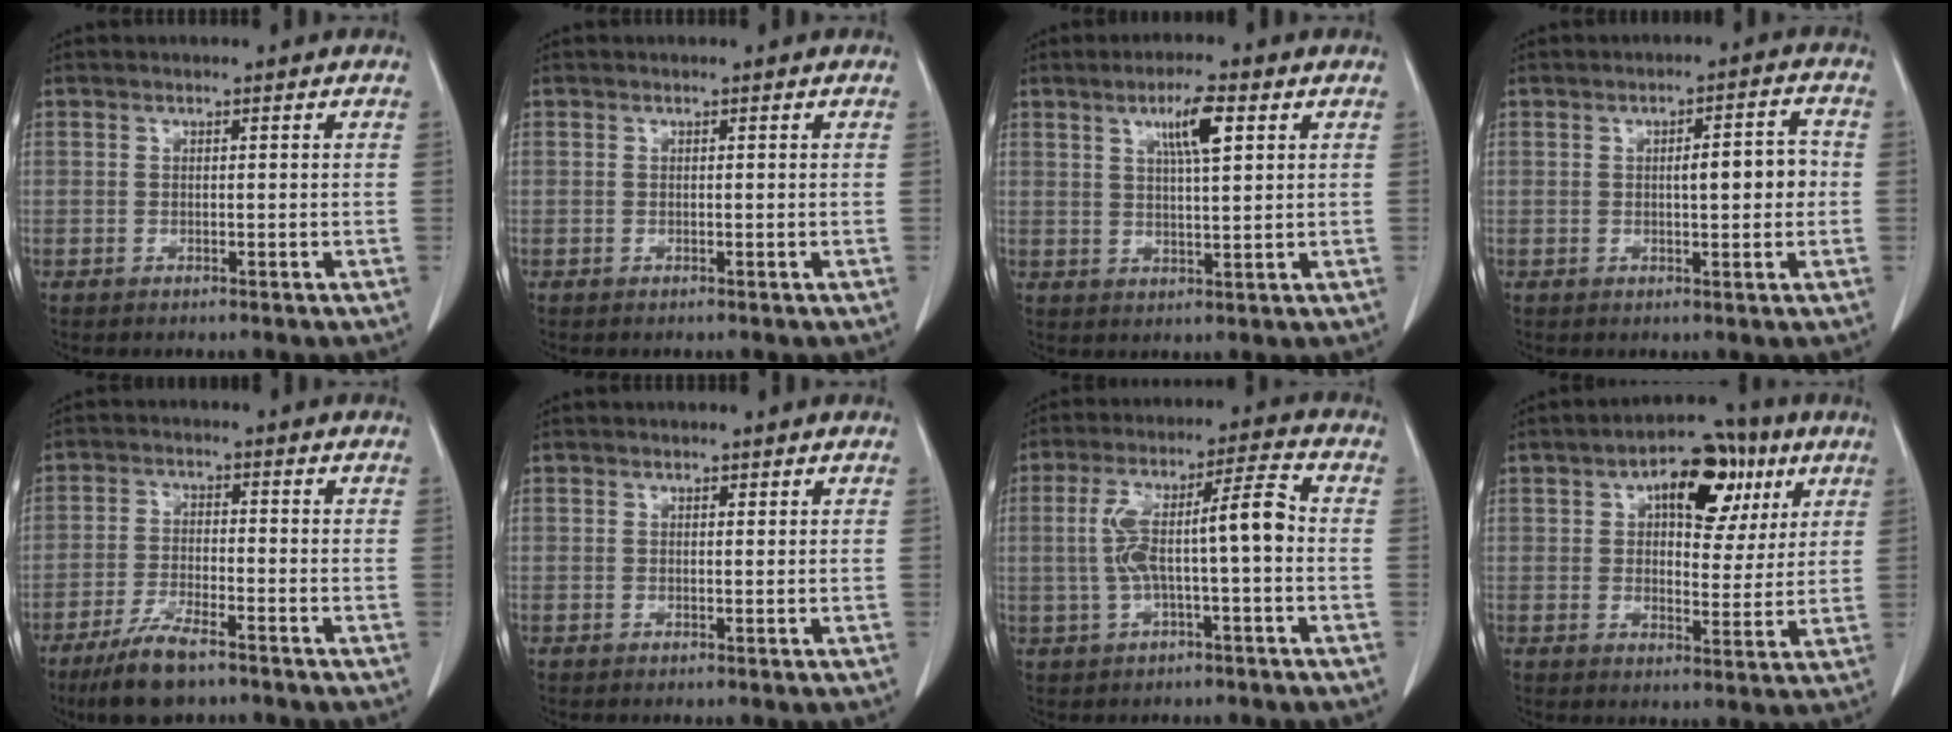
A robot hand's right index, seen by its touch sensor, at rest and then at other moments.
{"total": 0.0}
{"total": 6.2, "force": [2.8, 0.8, 5.5], "torque": [-0.095, 0.003, 0.047]}
{"total": 5.4, "force": [0.1, 1.4, 5.2], "torque": [-0.075, 0.013, 0.003]}
{"total": 7.8, "force": [-5.8, 1.8, 5.0], "torque": [-0.097, -0.014, -0.105]}
{"total": 0.5, "force": [0.4, 0.2, 0.3], "torque": [-0.002, -0.002, 0.004]}
{"total": 10.0, "force": [-0.6, 1.4, 9.9], "torque": [-0.180, 0.034, -0.013]}
{"total": 12.1, "force": [5.3, 6.1, 8.9], "torque": [-0.117, 0.030, 0.077]}